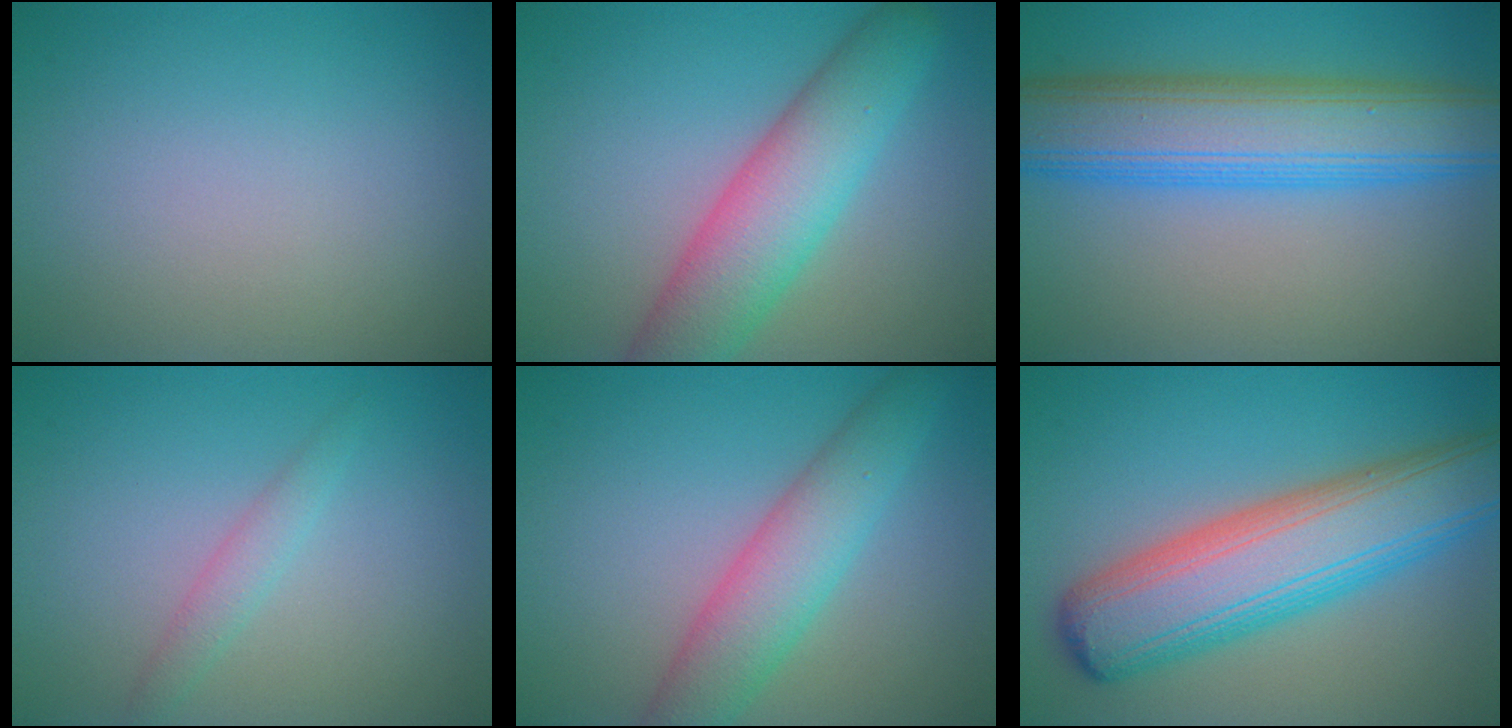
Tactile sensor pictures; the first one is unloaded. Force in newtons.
{"total": 7.3, "press": 7.3, "slide": 0.3}
{"total": 9.6, "press": 9.6, "slide": 0.1}
{"total": 1.5, "press": 1.5, "slide": 0.0}
{"total": 5.3, "press": 5.3, "slide": 0.1}
{"total": 10.2, "press": 10.2, "slide": 0.3}